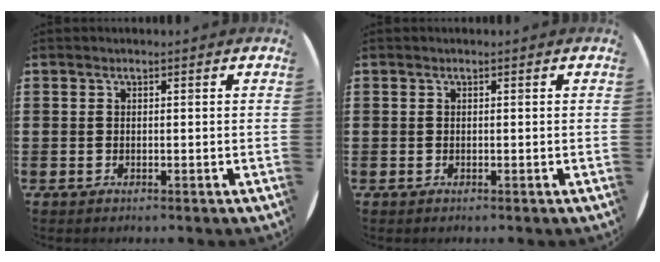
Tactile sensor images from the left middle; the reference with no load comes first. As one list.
[{"total": 0.0}]